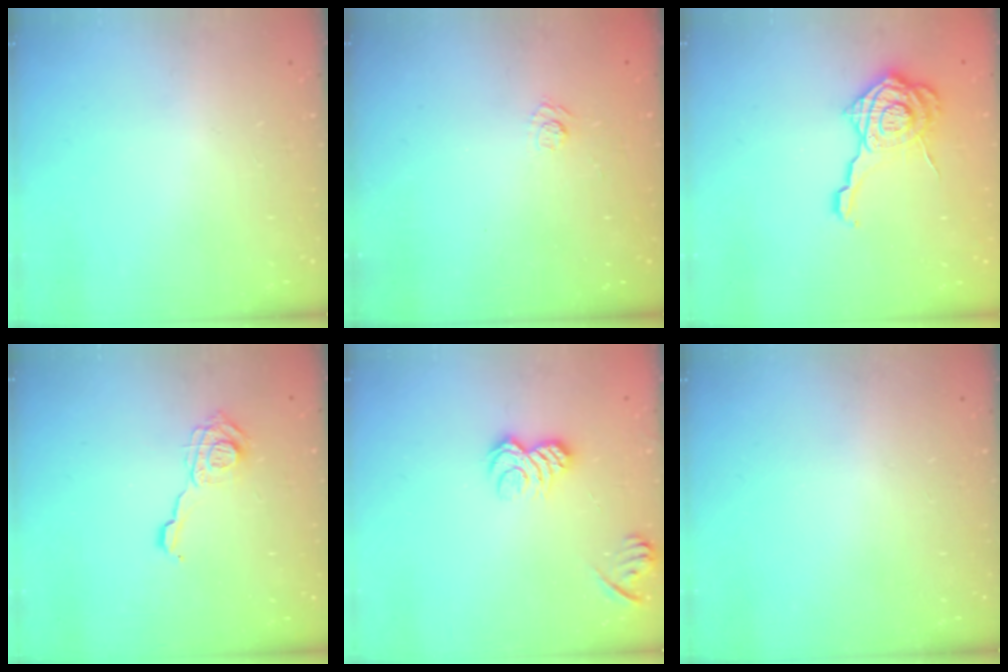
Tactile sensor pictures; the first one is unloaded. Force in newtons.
{"total": 3.9, "press": 3.6, "slide": 1.4}
{"total": 14.0, "press": 14.0, "slide": 1.0}
{"total": 10.4, "press": 10.4, "slide": 0.4}
{"total": 8.7, "press": 8.7, "slide": 0.3}
{"total": 0.0}